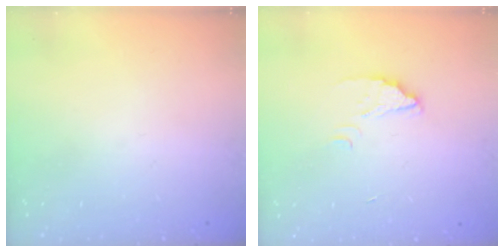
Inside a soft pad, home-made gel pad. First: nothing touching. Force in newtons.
{"total": 2.7, "press": 2.7, "slide": 0.1}